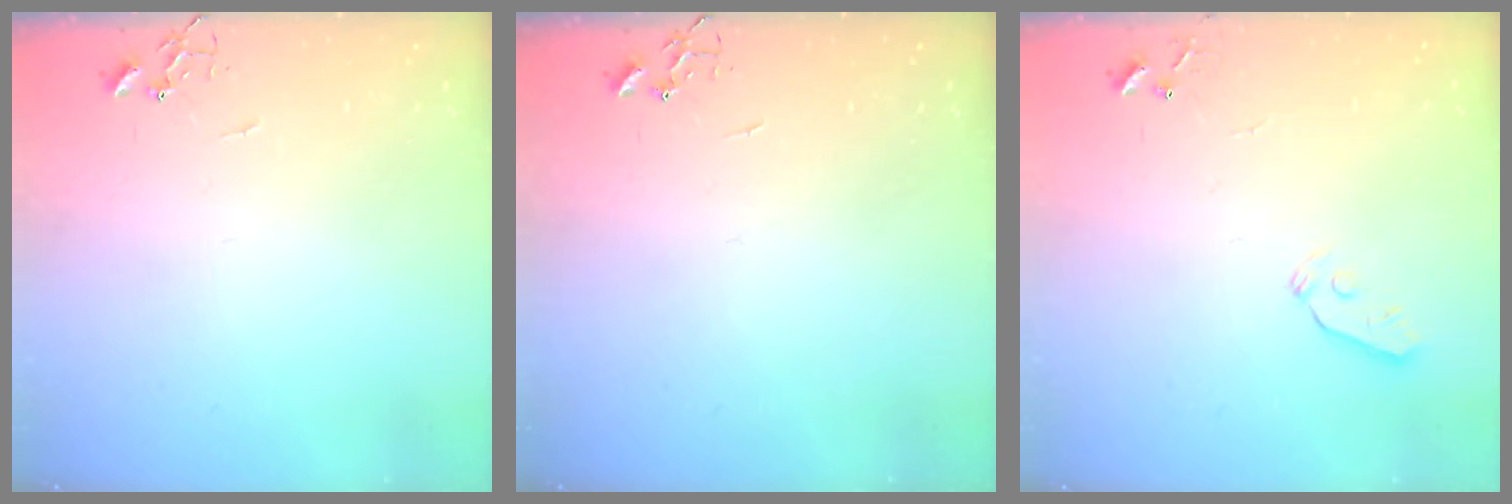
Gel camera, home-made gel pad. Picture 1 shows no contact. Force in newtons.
{"total": 0.0}
{"total": 3.3, "press": 3.2, "slide": 0.8}